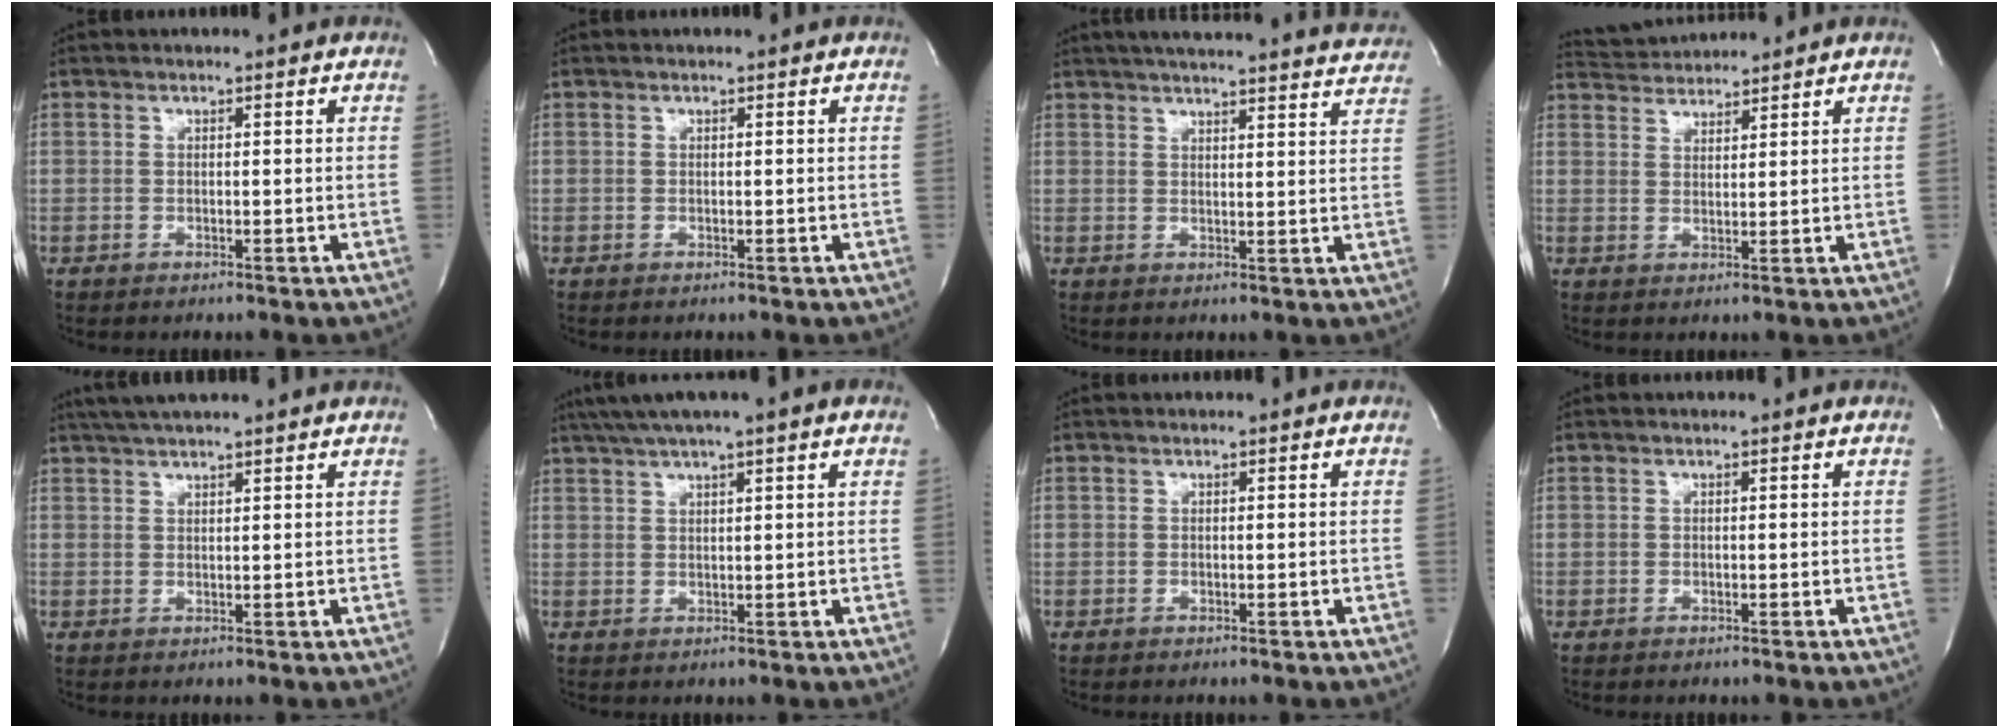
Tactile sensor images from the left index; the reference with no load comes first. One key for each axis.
{"total": 0.0}
{"total": 23.3, "fx": 21.8, "fy": 2.2, "fz": 8.0, "tx": -0.126, "ty": -0.023, "tz": 0.261}
{"total": 4.5, "fx": 4.5, "fy": 0.1, "fz": -0.1, "tx": -0.009, "ty": 0.021, "tz": 0.084}
{"total": 7.0, "fx": 6.0, "fy": -0.1, "fz": 3.6, "tx": -0.063, "ty": 0.031, "tz": 0.091}
{"total": 8.6, "fx": 6.1, "fy": 0.0, "fz": 5.9, "tx": -0.104, "ty": 0.042, "tz": 0.094}
{"total": 0.0}
{"total": 0.0}